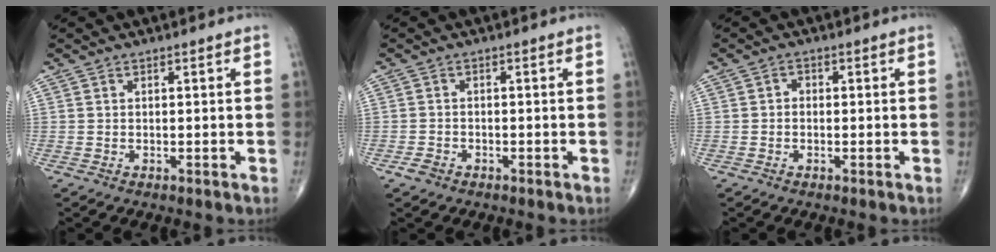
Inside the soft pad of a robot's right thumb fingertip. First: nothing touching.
{"total": 1.9, "force": [-1.2, 1.3, 0.7], "torque": [-0.016, 0.007, -0.020]}
{"total": 1.2, "force": [-0.2, 1.0, 0.6], "torque": [0.000, 0.005, -0.008]}